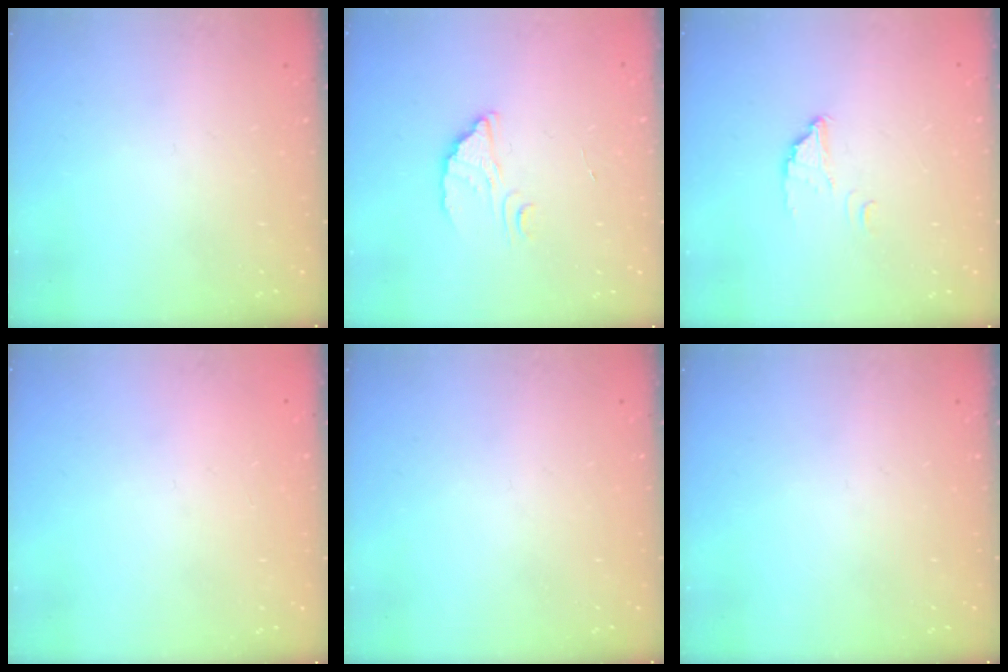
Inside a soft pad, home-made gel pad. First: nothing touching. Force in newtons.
{"total": 2.4, "press": 2.4, "slide": 0.1}
{"total": 2.7, "press": 2.7, "slide": 0.1}
{"total": 2.2, "press": 2.2, "slide": 0.1}
{"total": 0.0}
{"total": 0.0}